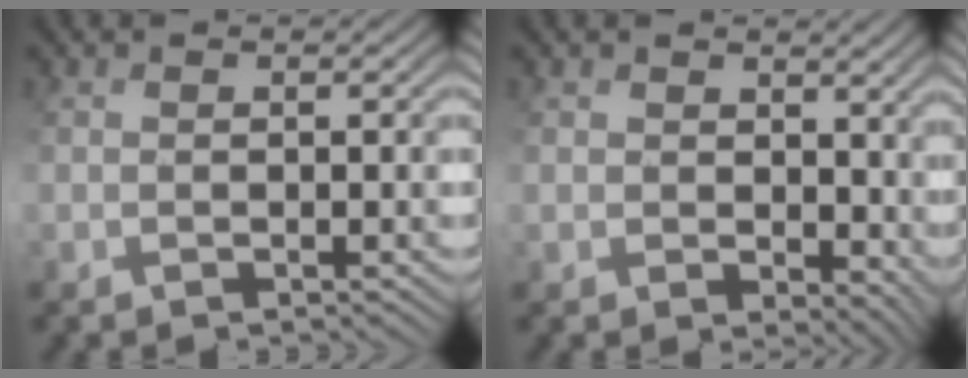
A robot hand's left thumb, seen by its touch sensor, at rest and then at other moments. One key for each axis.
{"total": 7.4, "fx": 0.8, "fy": 5.7, "fz": 4.7, "tx": -0.094, "ty": -0.023, "tz": 0.040}